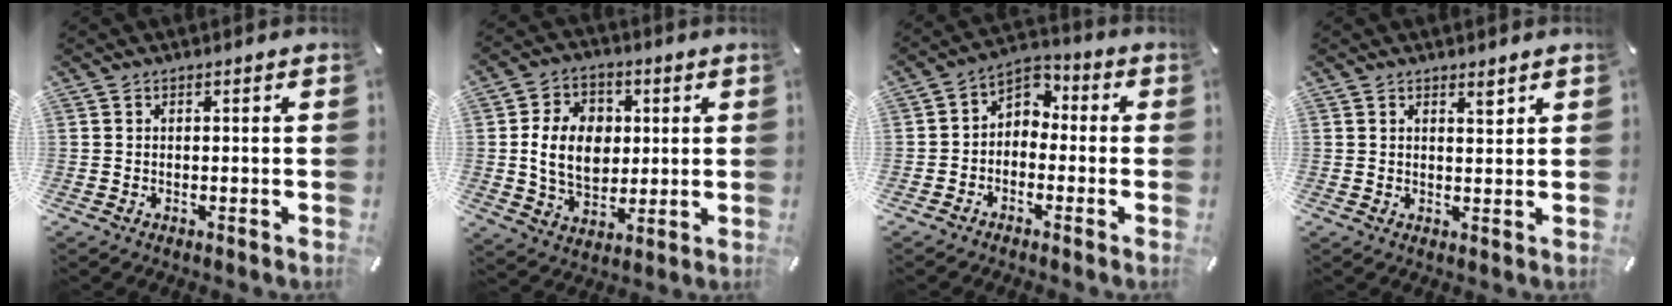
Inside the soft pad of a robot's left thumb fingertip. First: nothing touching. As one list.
[{"total": 11.9, "force": [1.0, 9.3, 7.3], "torque": [-0.145, 0.014, 0.019]}, {"total": 4.5, "force": [-1.7, 4.0, 1.3], "torque": [-0.024, 0.012, -0.035]}, {"total": 2.4, "force": [1.8, 0.6, 1.6], "torque": [-0.016, -0.008, 0.028]}]